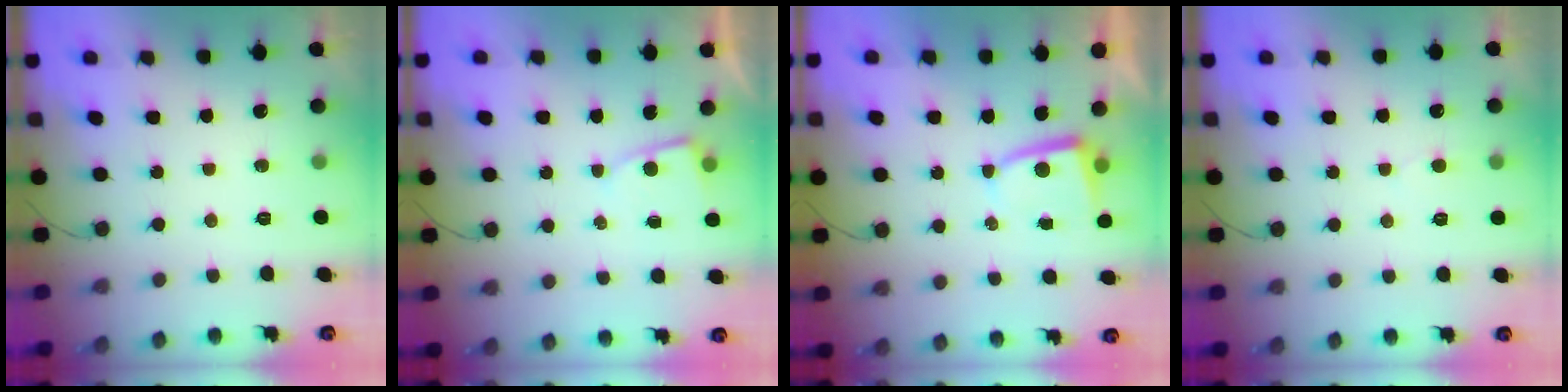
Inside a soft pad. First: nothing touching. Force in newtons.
{"total": 2.5, "press": 2.4, "slide": 0.4}
{"total": 2.8, "press": 2.7, "slide": 0.5}
{"total": 3.2, "press": 3.2, "slide": 0.3}